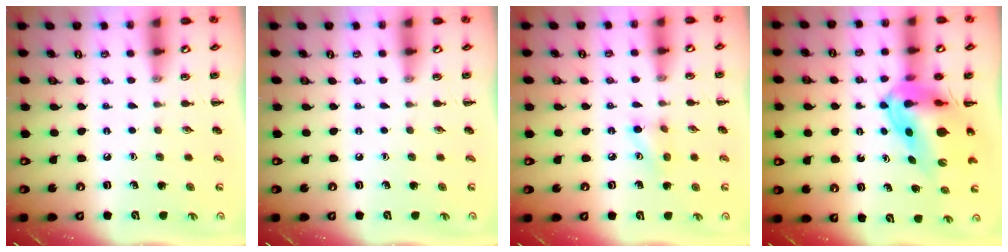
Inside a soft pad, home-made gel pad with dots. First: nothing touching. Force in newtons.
{"total": 0.0}
{"total": 5.4, "press": 5.3, "slide": 1.2}
{"total": 13.0, "press": 12.3, "slide": 4.1}